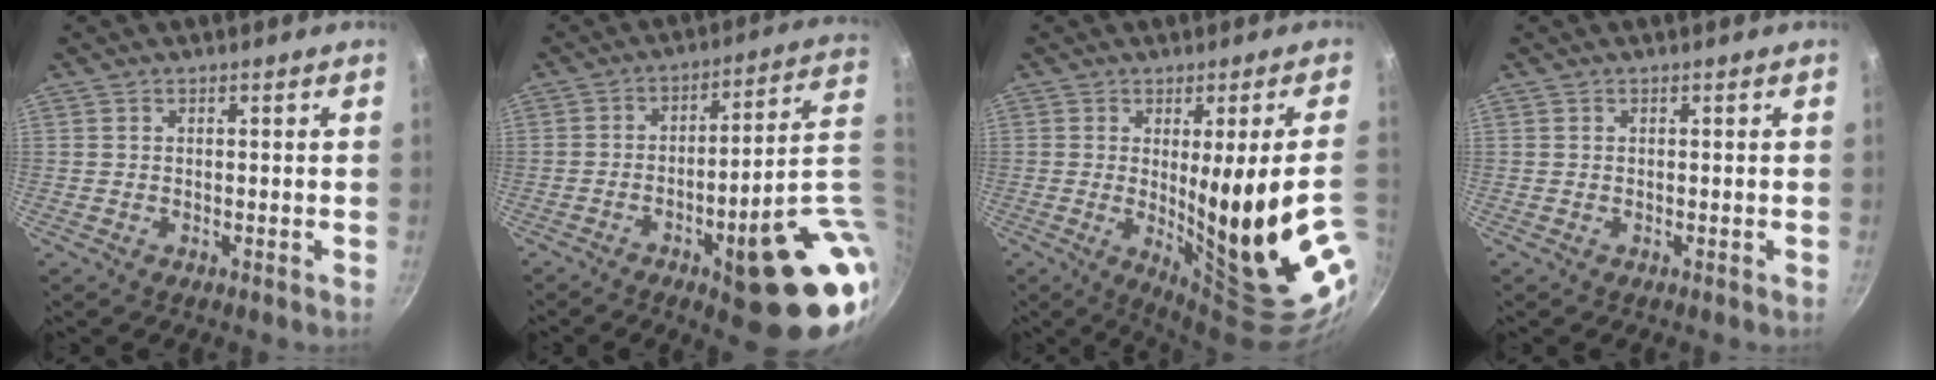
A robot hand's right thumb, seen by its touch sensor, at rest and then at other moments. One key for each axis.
{"total": 22.3, "fx": -3.5, "fy": 6.1, "fz": 21.1, "tx": -0.238, "ty": 0.013, "tz": -0.035}
{"total": 21.8, "fx": -2.6, "fy": 3.1, "fz": 21.4, "tx": -0.273, "ty": -0.039, "tz": -0.011}
{"total": 0.0}